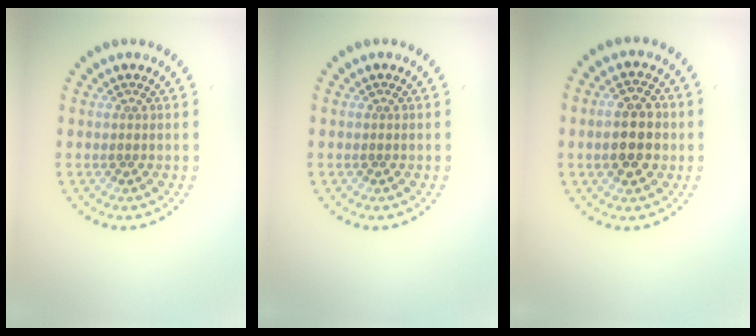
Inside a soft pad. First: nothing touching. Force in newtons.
{"total": 0.0}
{"total": 4.3, "press": 4.3, "slide": 0.3}